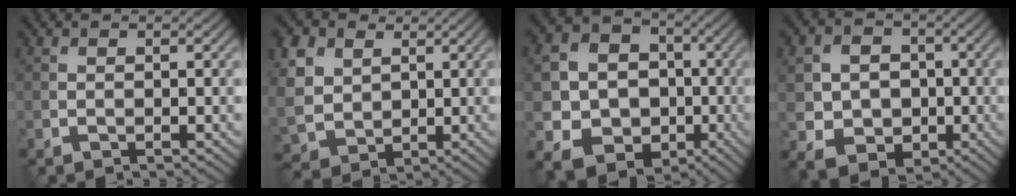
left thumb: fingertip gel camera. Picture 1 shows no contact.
{"total": 8.6, "force": [3.0, 6.6, 4.6], "torque": [-0.163, 0.012, 0.062]}
{"total": 13.3, "force": [-2.3, 12.0, 5.3], "torque": [-0.156, -0.034, -0.053]}
{"total": 8.1, "force": [-0.7, 7.3, 3.2], "torque": [-0.099, -0.007, -0.026]}